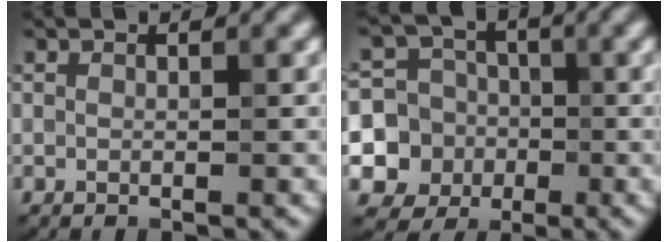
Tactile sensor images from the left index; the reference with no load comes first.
{"total": 7.0, "force": [-1.4, 6.5, 2.2], "torque": [-0.034, -0.002, -0.047]}